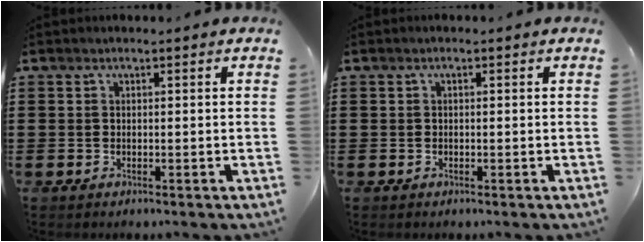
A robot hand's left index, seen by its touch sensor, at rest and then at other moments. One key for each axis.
{"total": 0.0}